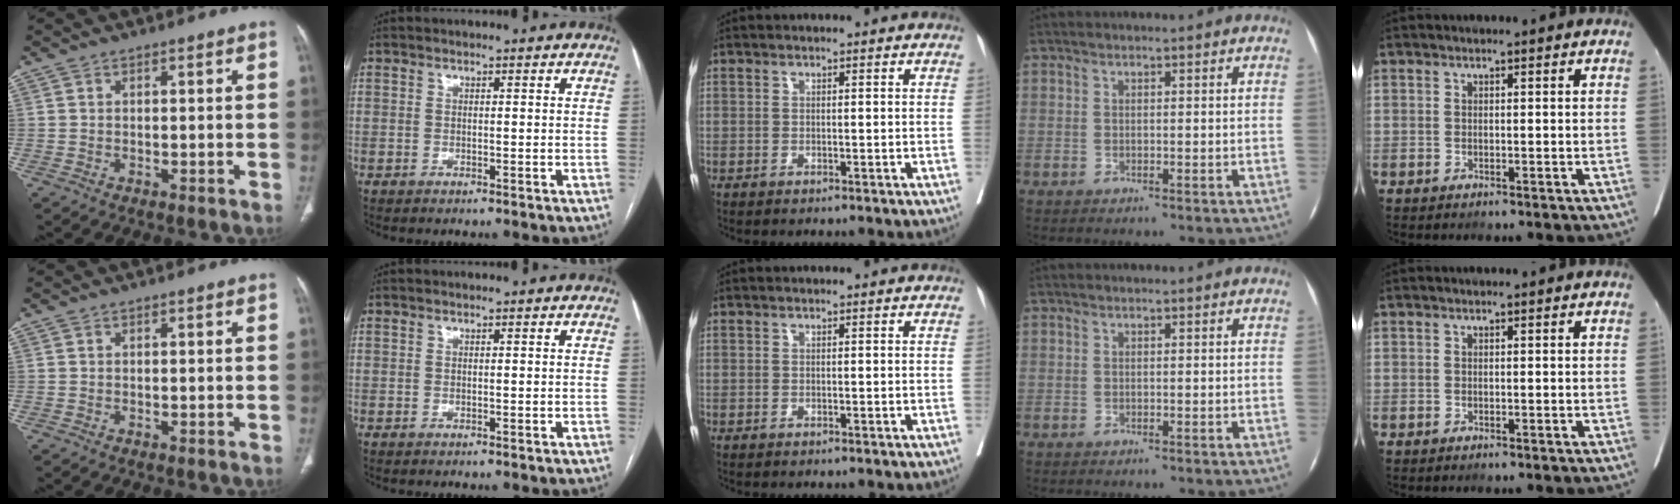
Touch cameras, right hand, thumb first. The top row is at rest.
{}